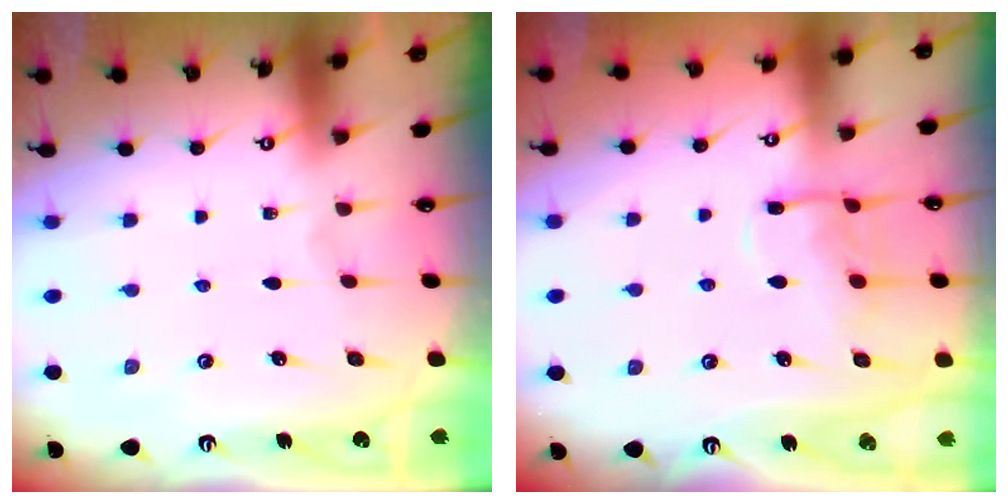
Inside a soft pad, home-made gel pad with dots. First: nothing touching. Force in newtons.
{"total": 10.2, "press": 10.2, "slide": 1.1}